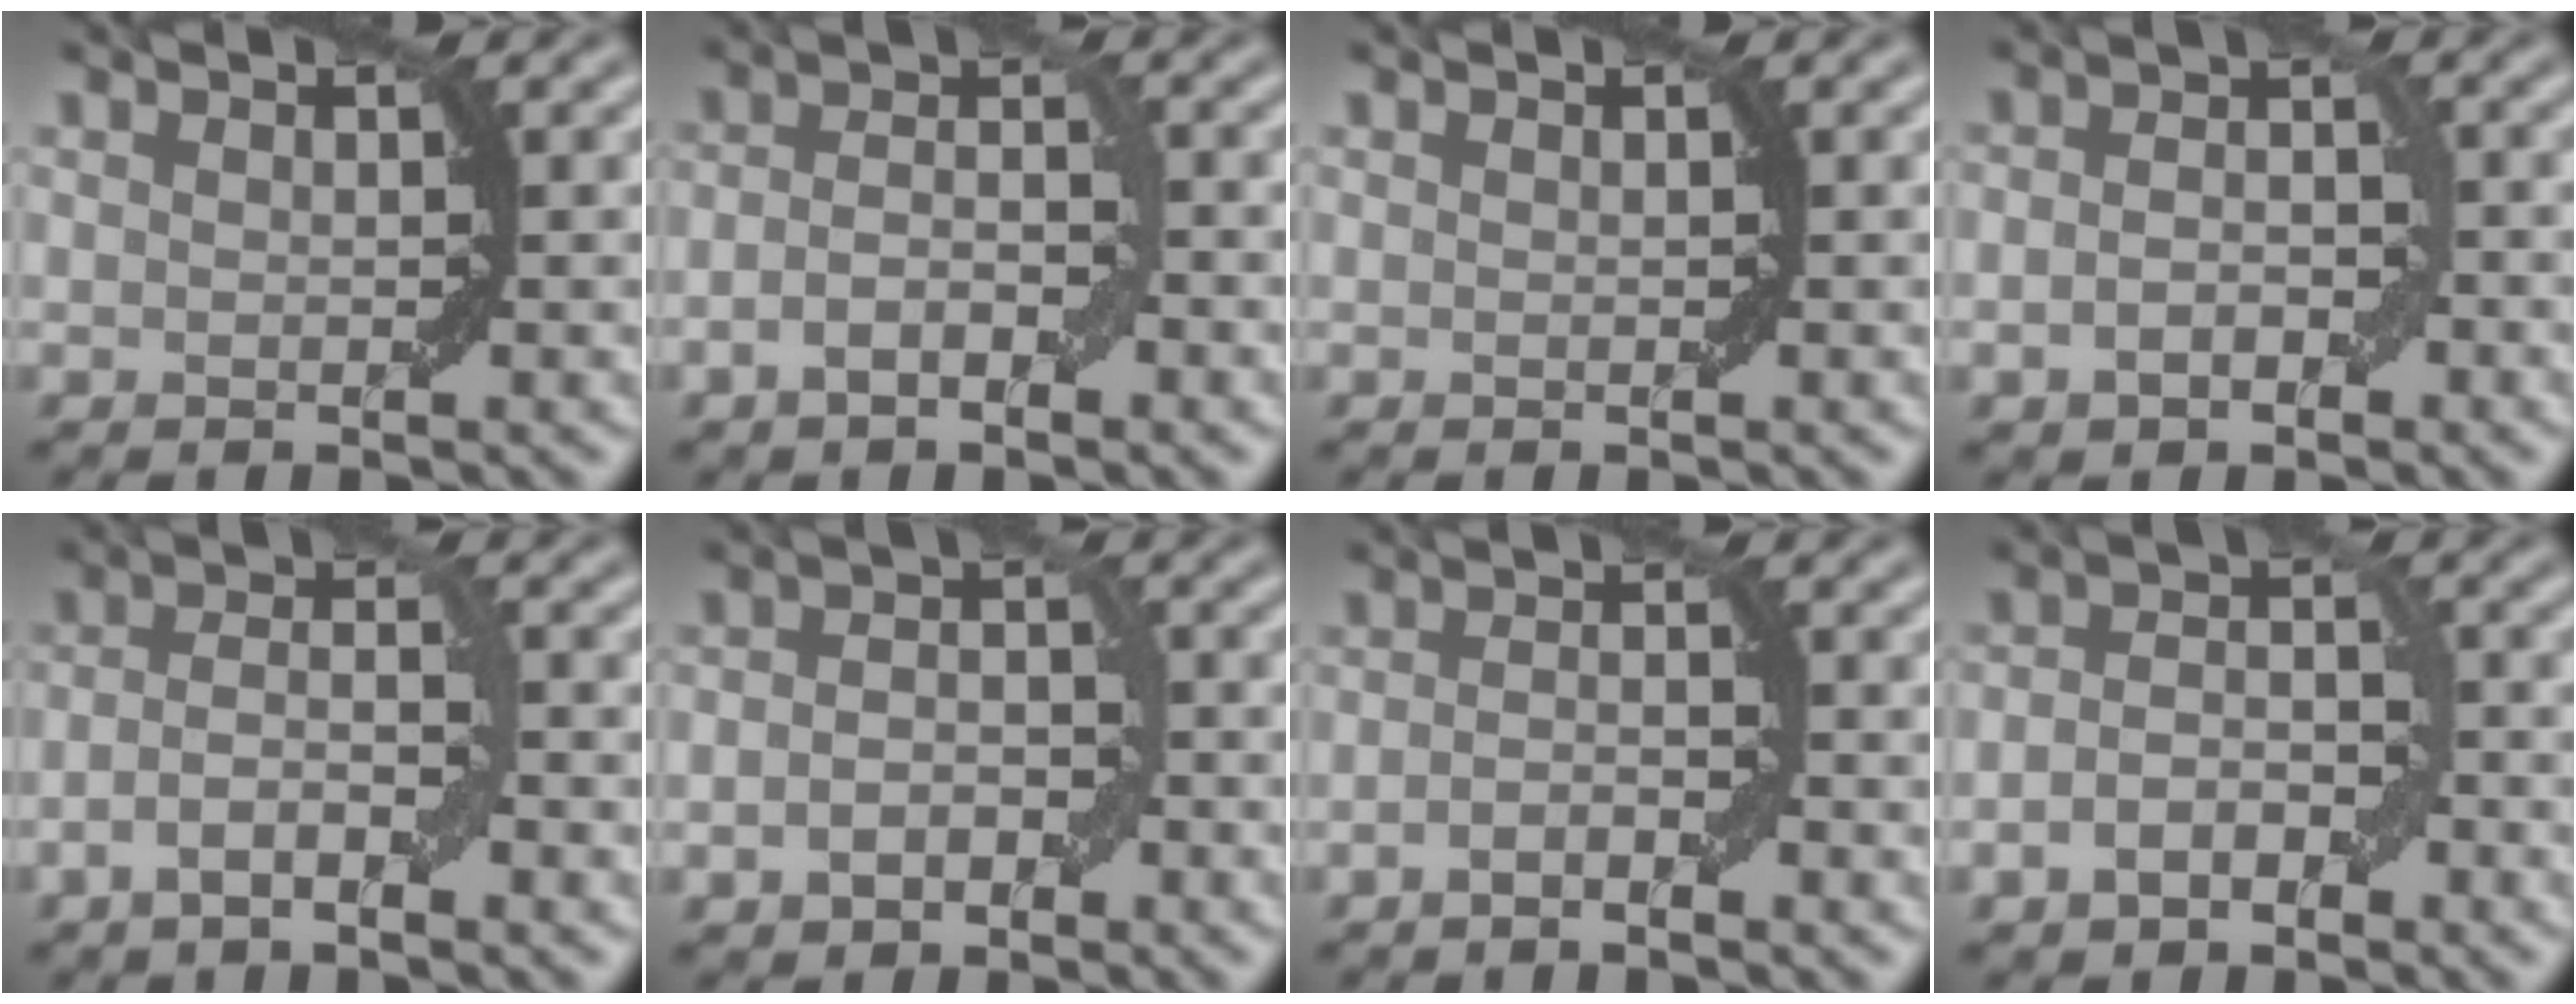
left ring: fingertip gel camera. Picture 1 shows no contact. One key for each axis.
{"total": 3.0, "fx": -1.3, "fy": 1.3, "fz": 2.4, "tx": -0.048, "ty": 0.002, "tz": -0.027}
{"total": 0.0}
{"total": 2.9, "fx": -0.9, "fy": 1.7, "fz": 2.1, "tx": -0.036, "ty": 0.003, "tz": -0.020}
{"total": 3.5, "fx": -1.6, "fy": 1.0, "fz": 3.0, "tx": -0.058, "ty": 0.007, "tz": -0.035}
{"total": 3.3, "fx": -1.1, "fy": 2.2, "fz": 2.2, "tx": -0.033, "ty": 0.002, "tz": -0.024}
{"total": 1.8, "fx": -1.0, "fy": 0.4, "fz": 1.4, "tx": -0.026, "ty": 0.005, "tz": -0.020}
{"total": 3.5, "fx": -1.5, "fy": 2.1, "fz": 2.4, "tx": -0.044, "ty": 0.005, "tz": -0.031}